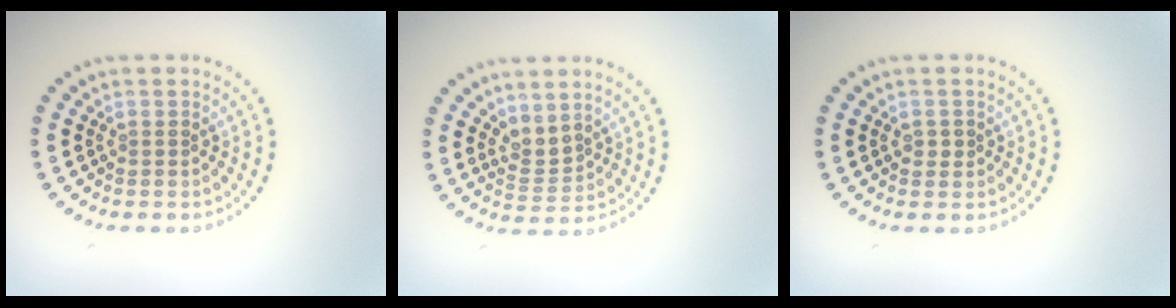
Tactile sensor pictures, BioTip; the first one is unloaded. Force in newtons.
{"total": 2.0, "press": 1.4, "slide": 1.4}
{"total": 1.0, "press": 1.0, "slide": 0.2}